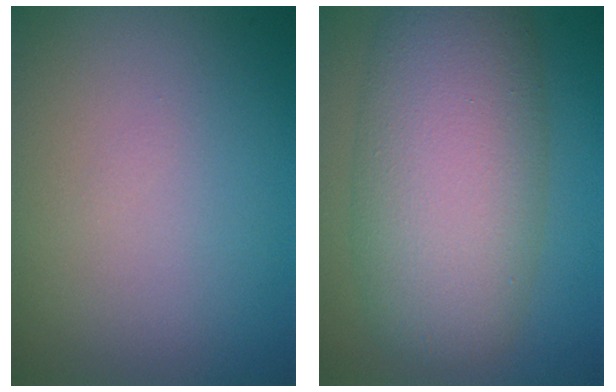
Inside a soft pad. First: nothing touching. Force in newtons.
{"total": 9.4, "press": 9.4, "slide": 0.5}